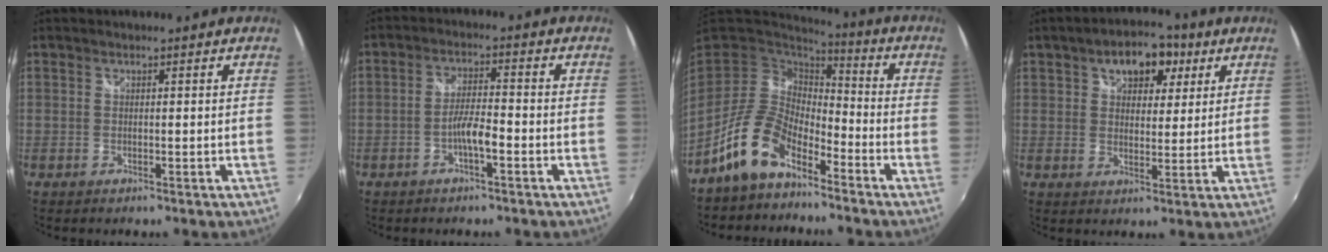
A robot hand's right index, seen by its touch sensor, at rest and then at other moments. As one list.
[{"total": 4.3, "force": [-2.2, 0.6, 3.6], "torque": [-0.073, 0.006, -0.040]}, {"total": 11.6, "force": [-7.6, 5.4, 6.9], "torque": [-0.137, 0.010, -0.147]}, {"total": 9.6, "force": [4.6, 5.8, 6.1], "torque": [-0.094, 0.027, 0.070]}]